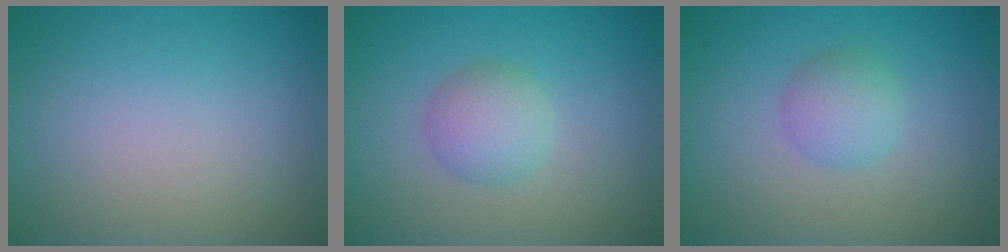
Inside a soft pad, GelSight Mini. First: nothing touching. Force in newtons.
{"total": 2.7, "press": 2.7, "slide": 0.0}
{"total": 2.3, "press": 2.3, "slide": 0.1}